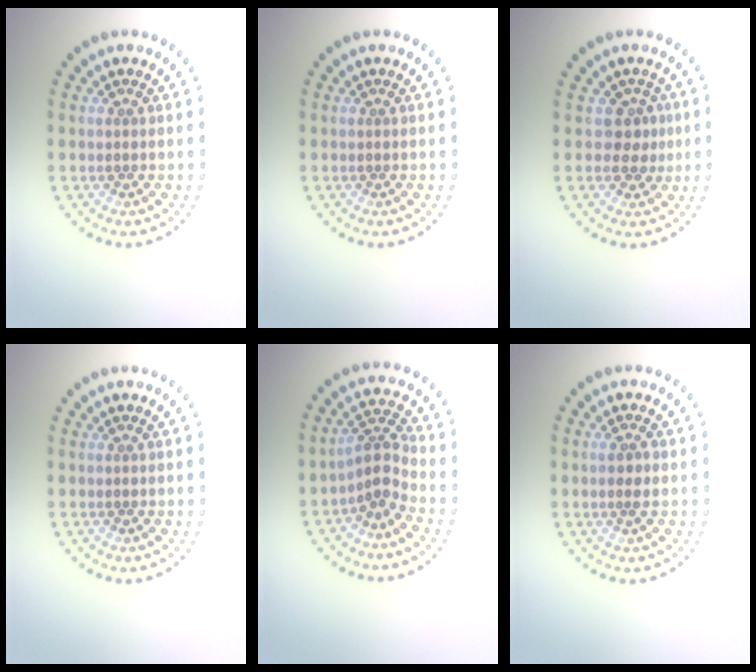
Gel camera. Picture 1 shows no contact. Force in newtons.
{"total": 0.0}
{"total": 2.0, "press": 1.5, "slide": 1.3}
{"total": 0.0}
{"total": 2.9, "press": 2.1, "slide": 2.0}
{"total": 1.5, "press": 1.5, "slide": 0.4}